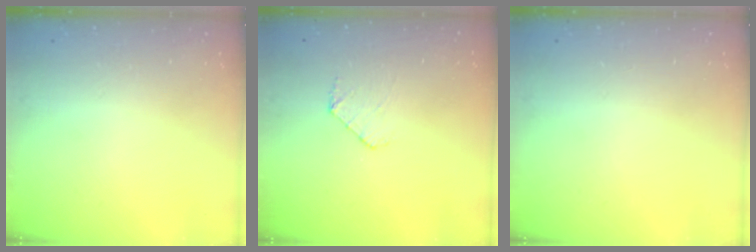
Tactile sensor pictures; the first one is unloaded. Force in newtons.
{"total": 5.5, "press": 5.5, "slide": 0.5}
{"total": 0.0}